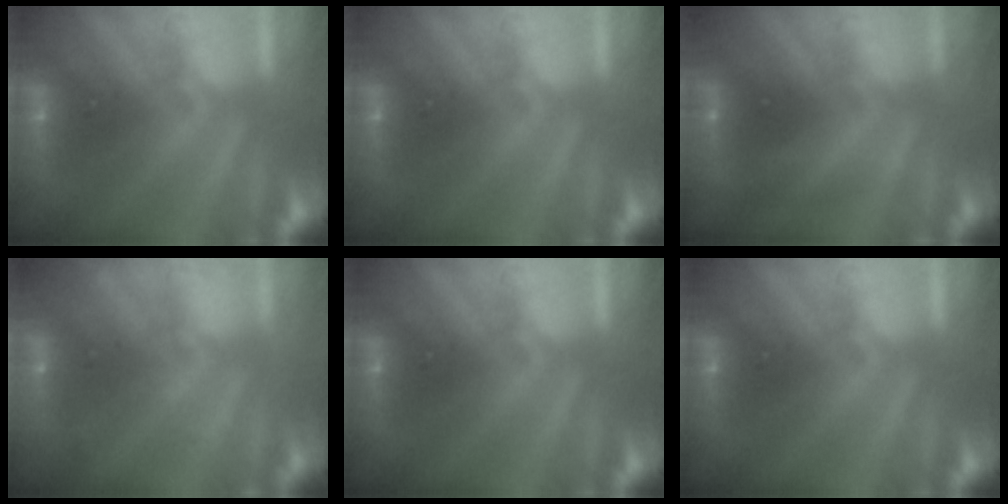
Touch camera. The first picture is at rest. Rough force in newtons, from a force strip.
{"total": 0.0}
{"total": 1.6}
{"total": 2.3}
{"total": 0.0}
{"total": 0.0}